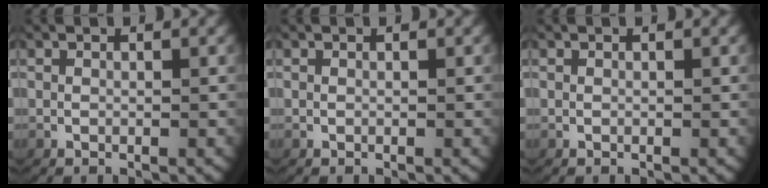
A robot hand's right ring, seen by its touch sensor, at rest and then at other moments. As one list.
[{"total": 0.0}, {"total": 0.0}]